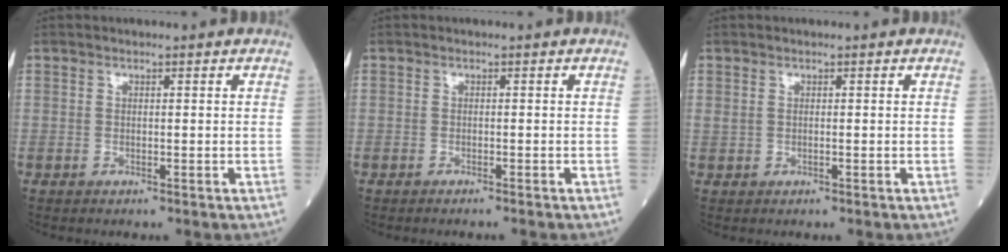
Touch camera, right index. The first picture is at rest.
{"total": 1.5, "force": [-1.4, 0.0, 0.6], "torque": [-0.008, 0.000, -0.017]}
{"total": 0.7, "force": [0.2, 0.2, 0.6], "torque": [-0.025, 0.006, 0.010]}